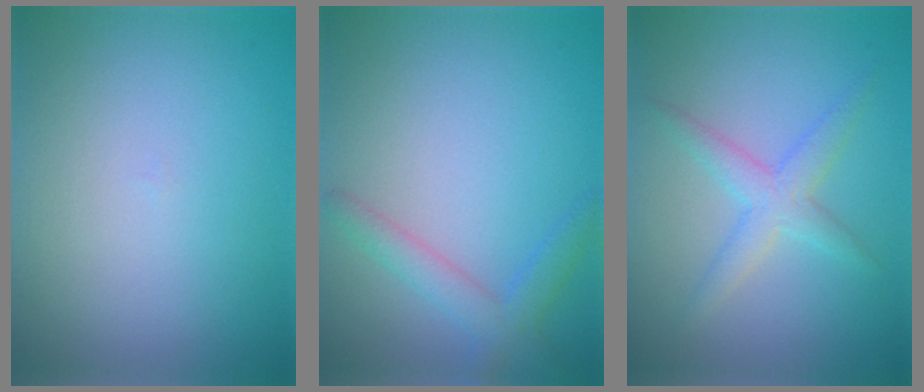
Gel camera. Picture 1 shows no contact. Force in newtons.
{"total": 2.7, "press": 2.7, "slide": 0.2}
{"total": 2.8, "press": 2.8, "slide": 0.1}